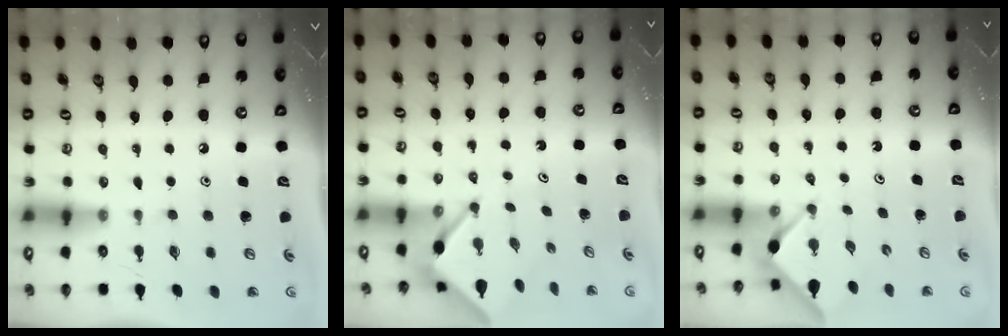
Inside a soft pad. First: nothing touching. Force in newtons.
{"total": 4.2, "press": 4.2, "slide": 0.4}
{"total": 2.9, "press": 2.9, "slide": 0.4}